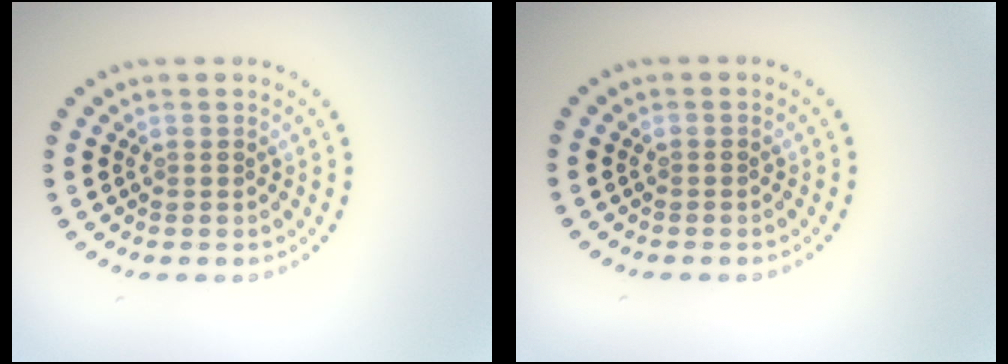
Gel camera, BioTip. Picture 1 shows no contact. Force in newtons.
{"total": 0.0}